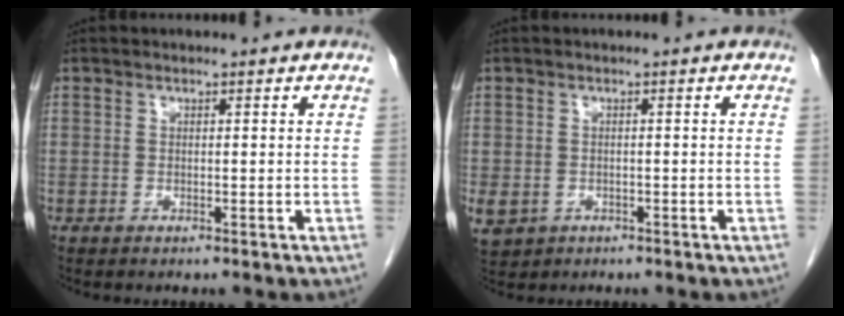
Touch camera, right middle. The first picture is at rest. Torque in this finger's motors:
{"motor_torque": [0.54, -0.25, 0.28, 0.06]}